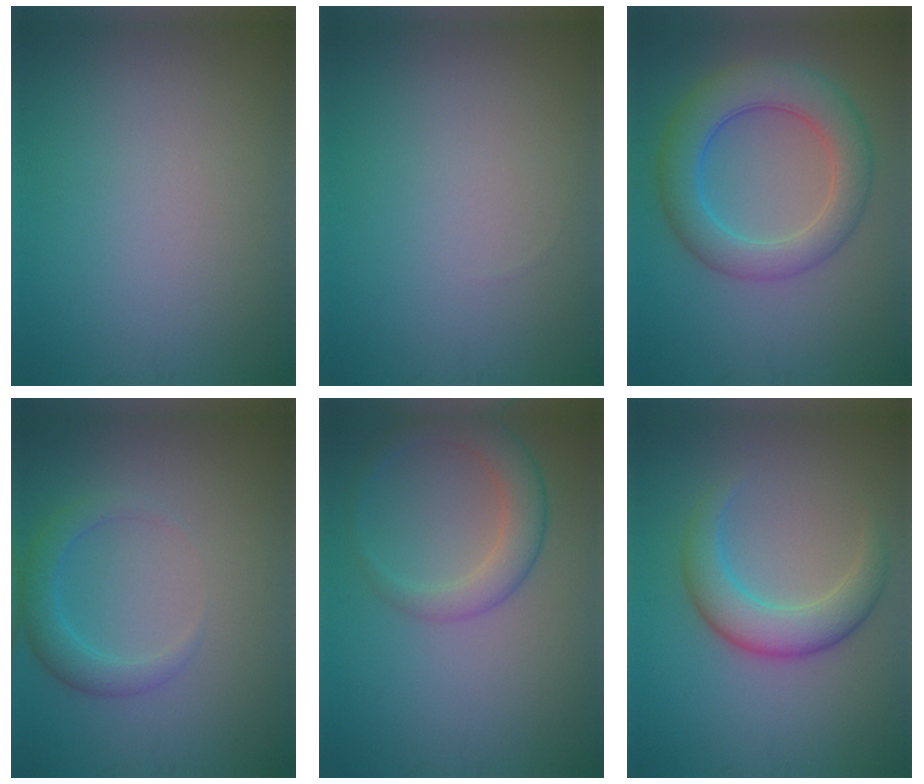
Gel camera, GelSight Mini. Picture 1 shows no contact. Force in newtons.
{"total": 0.0}
{"total": 6.5, "press": 6.5, "slide": 0.2}
{"total": 2.6, "press": 2.6, "slide": 0.2}
{"total": 2.9, "press": 2.8, "slide": 0.1}
{"total": 4.5, "press": 4.5, "slide": 0.2}